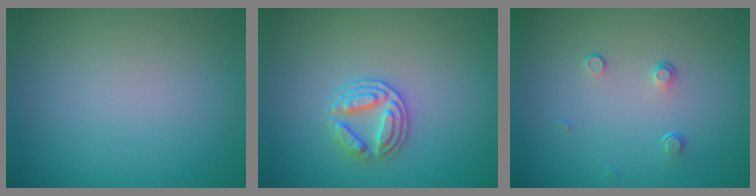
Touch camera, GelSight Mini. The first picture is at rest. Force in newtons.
{"total": 2.9, "press": 2.7, "slide": 1.0}
{"total": 1.0, "press": 0.7, "slide": 0.8}